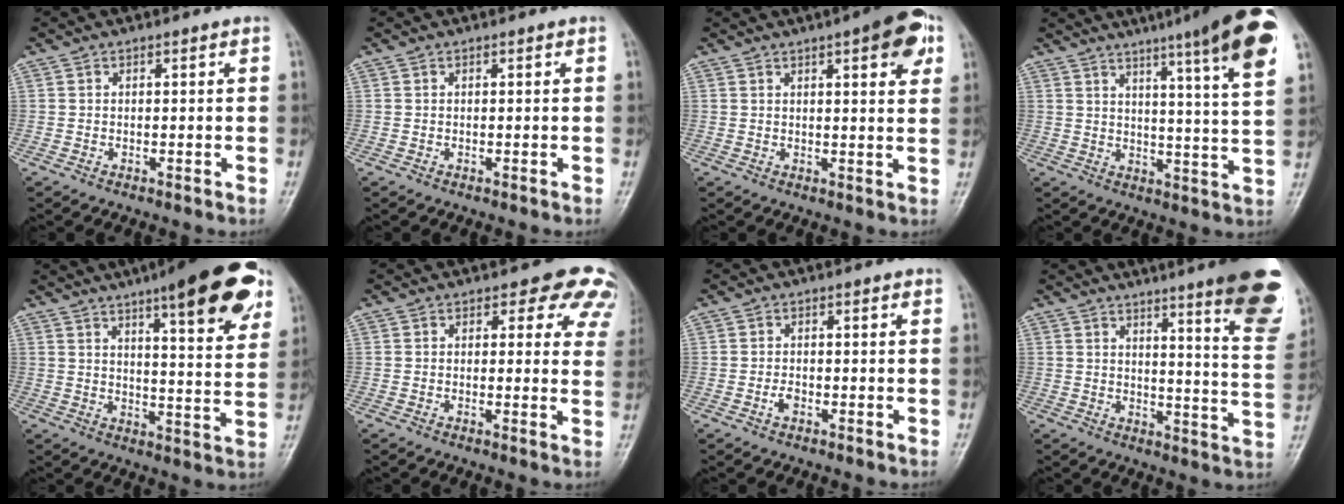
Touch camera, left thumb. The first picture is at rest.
{"total": 0.0}
{"total": 9.1, "force": [4.4, 2.6, 7.6], "torque": [-0.077, -0.008, 0.049]}
{"total": 18.2, "force": [10.8, 1.2, 14.6], "torque": [-0.190, -0.037, 0.130]}
{"total": 19.2, "force": [11.1, 4.6, 15.0], "torque": [-0.173, -0.038, 0.148]}
{"total": 8.4, "force": [5.8, 4.7, 3.8], "torque": [0.009, -0.020, 0.040]}
{"total": 1.7, "force": [-0.7, 1.0, 1.2], "torque": [-0.019, 0.002, -0.017]}
{"total": 18.8, "force": [11.9, 2.5, 14.4], "torque": [-0.154, -0.065, 0.142]}